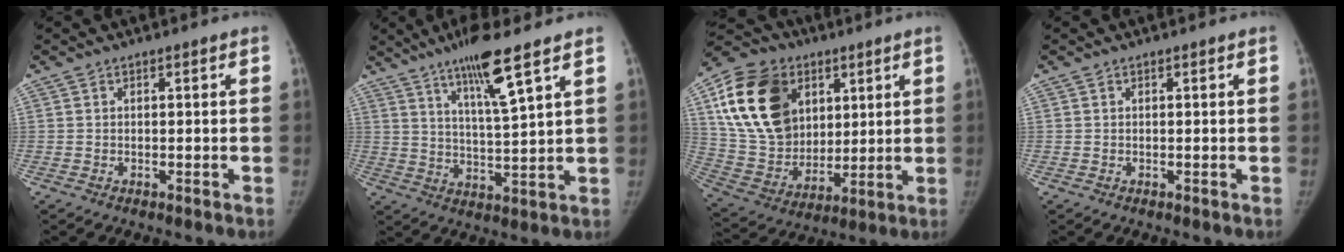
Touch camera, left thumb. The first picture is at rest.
{"total": 10.7, "force": [6.6, 0.6, 8.4], "torque": [-0.147, -0.040, 0.120]}
{"total": 23.5, "force": [8.1, 17.5, 13.6], "torque": [-0.238, -0.010, 0.153]}
{"total": 0.0}